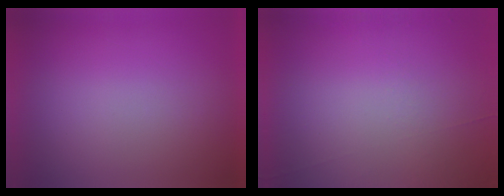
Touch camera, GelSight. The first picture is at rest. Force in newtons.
{"total": 4.5}